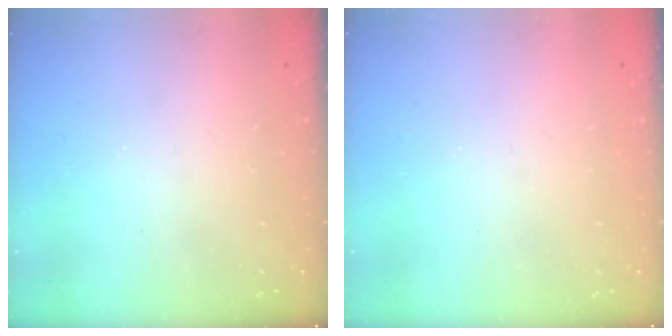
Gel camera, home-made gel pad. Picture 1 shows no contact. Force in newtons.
{"total": 0.0}